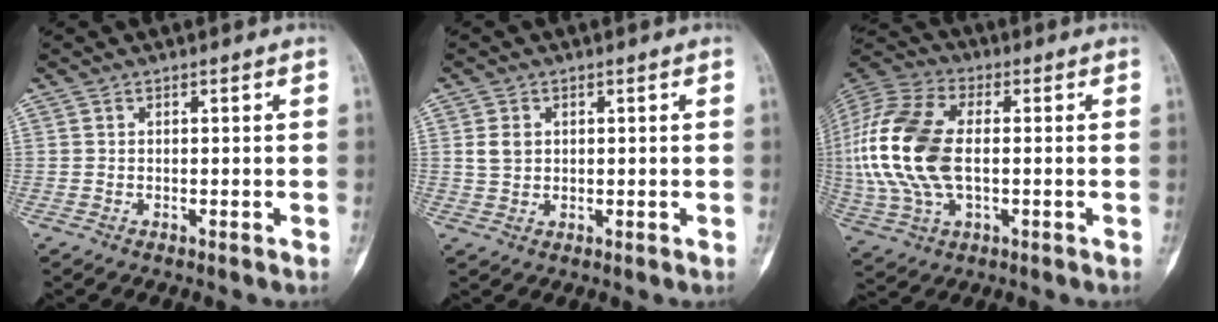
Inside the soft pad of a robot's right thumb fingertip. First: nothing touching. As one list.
[{"total": 3.0, "force": [0.8, 2.5, 1.6], "torque": [-0.018, 0.001, 0.018]}, {"total": 20.3, "force": [0.1, 11.6, 16.6], "torque": [-0.376, 0.007, 0.005]}]